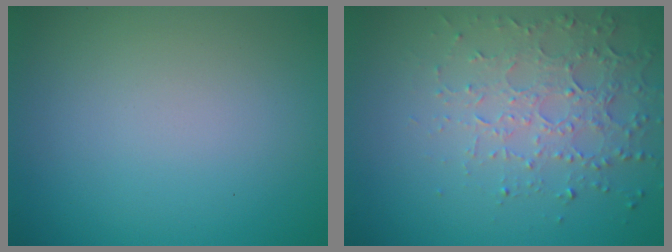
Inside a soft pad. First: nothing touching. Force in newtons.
{"total": 4.6, "press": 3.4, "slide": 3.1}